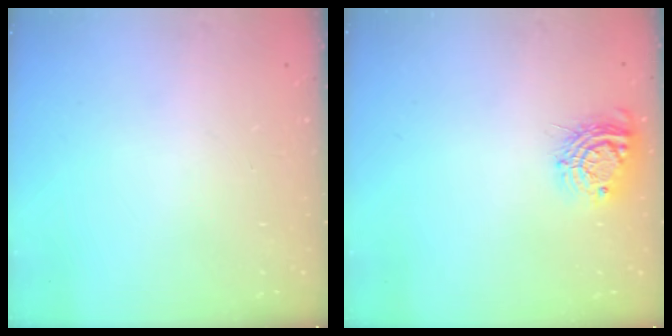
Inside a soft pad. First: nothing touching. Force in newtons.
{"total": 9.6, "press": 9.6, "slide": 0.5}